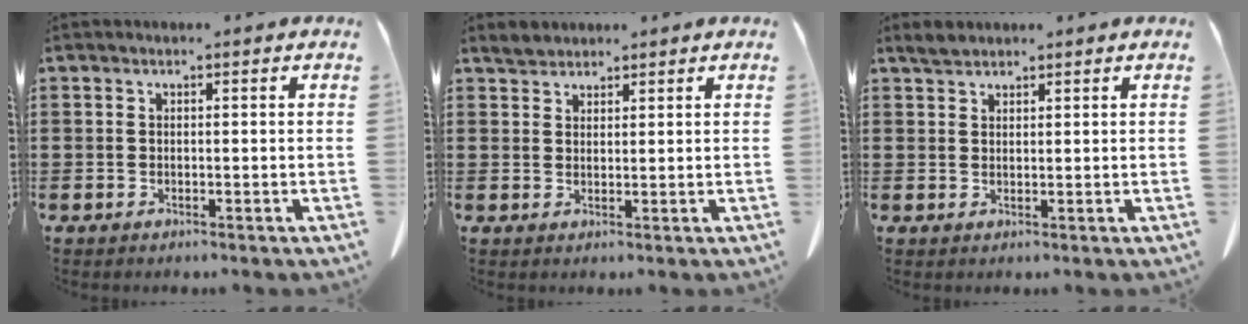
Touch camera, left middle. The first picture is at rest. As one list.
[{"total": 2.2, "force": [2.0, 0.7, 0.4], "torque": [-0.013, 0.005, 0.040]}, {"total": 2.0, "force": [1.8, 0.6, 0.7], "torque": [-0.018, 0.005, 0.035]}]